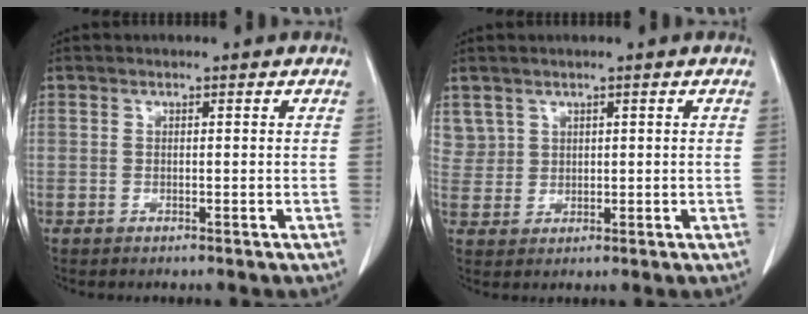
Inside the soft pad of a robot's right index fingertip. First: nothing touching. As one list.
[{"total": 3.4, "force": [2.1, 2.7, -0.1], "torque": [0.012, 0.005, 0.043]}]